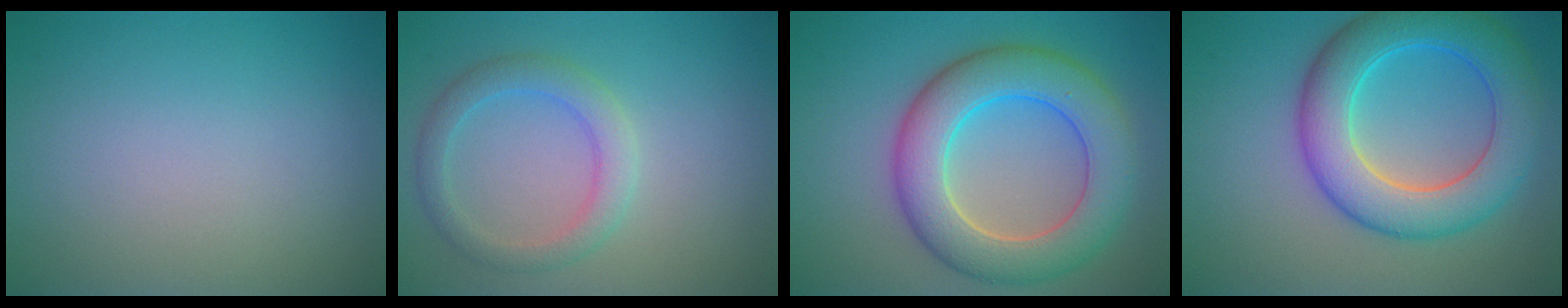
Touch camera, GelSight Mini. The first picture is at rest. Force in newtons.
{"total": 3.0, "press": 3.0, "slide": 0.2}
{"total": 8.3, "press": 8.3, "slide": 0.6}
{"total": 8.3, "press": 8.3, "slide": 0.0}